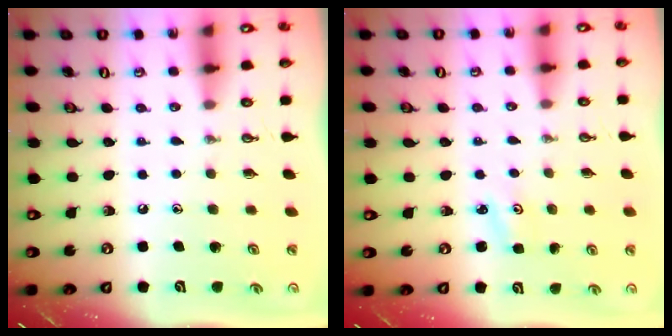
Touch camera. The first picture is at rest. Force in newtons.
{"total": 2.6, "press": 2.6, "slide": 0.3}